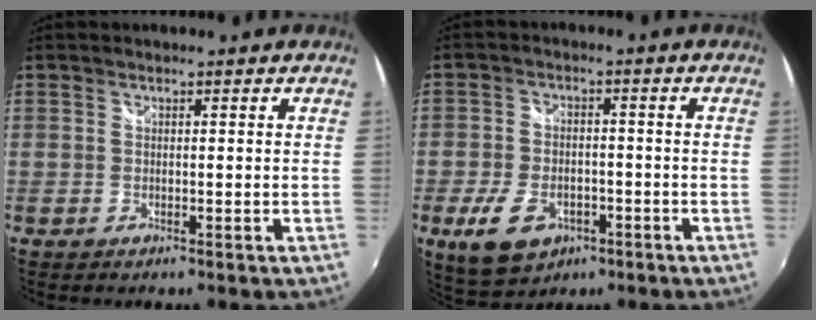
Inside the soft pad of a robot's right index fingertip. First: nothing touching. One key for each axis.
{"total": 10.6, "fx": -5.1, "fy": 6.6, "fz": 6.6, "tx": -0.153, "ty": -0.015, "tz": -0.083}